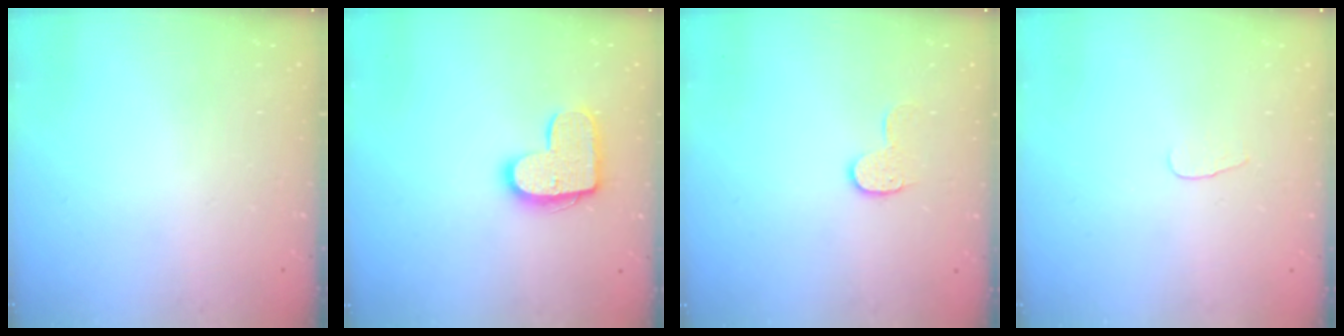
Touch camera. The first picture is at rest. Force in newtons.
{"total": 13.5, "press": 13.5, "slide": 0.6}
{"total": 6.9, "press": 6.9, "slide": 0.1}
{"total": 2.8, "press": 2.8, "slide": 0.3}